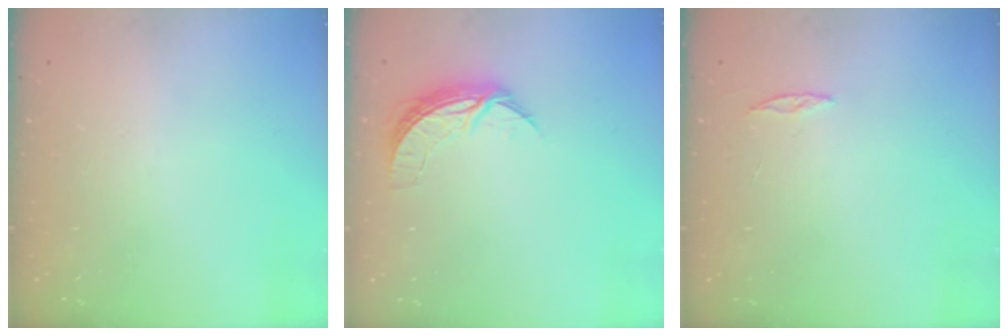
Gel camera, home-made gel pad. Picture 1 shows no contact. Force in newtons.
{"total": 7.1, "press": 7.0, "slide": 0.7}
{"total": 2.0, "press": 2.0, "slide": 0.2}